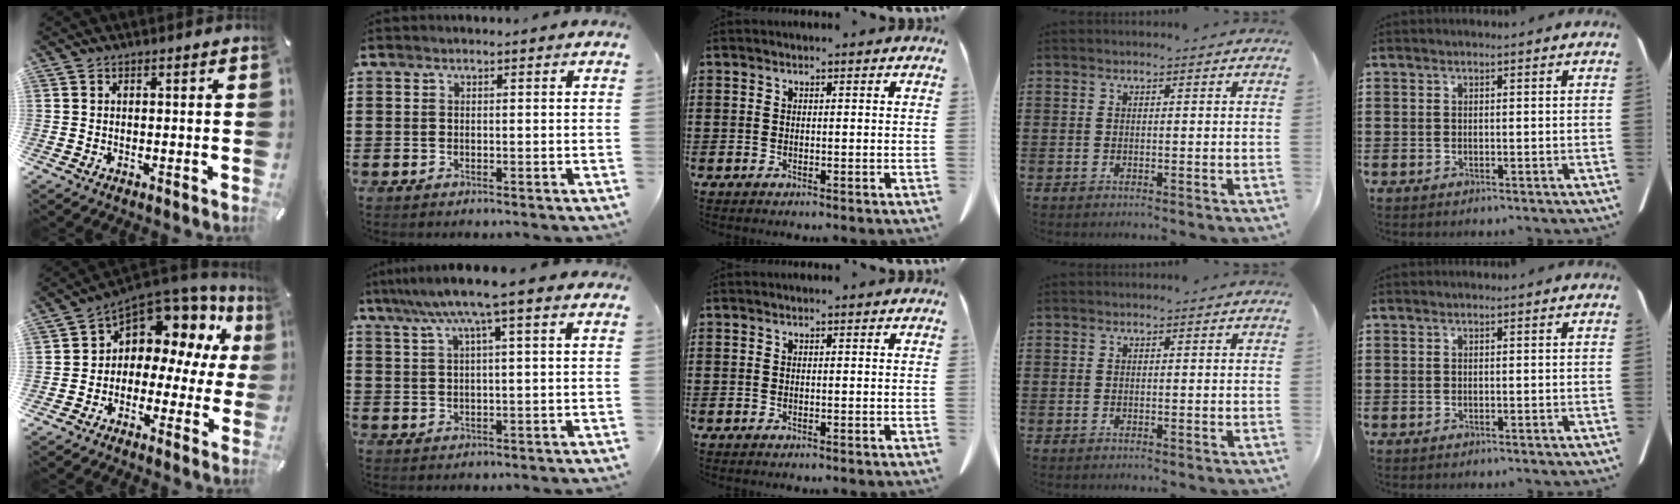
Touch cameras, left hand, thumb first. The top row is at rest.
{"thumb": {"total": 9.6, "force": [5.3, 6.4, 4.8], "torque": [-0.073, -0.062, 0.088]}, "index": {"total": 6.9, "force": [3.7, 0.0, 5.8], "torque": [-0.122, -0.003, 0.061]}}